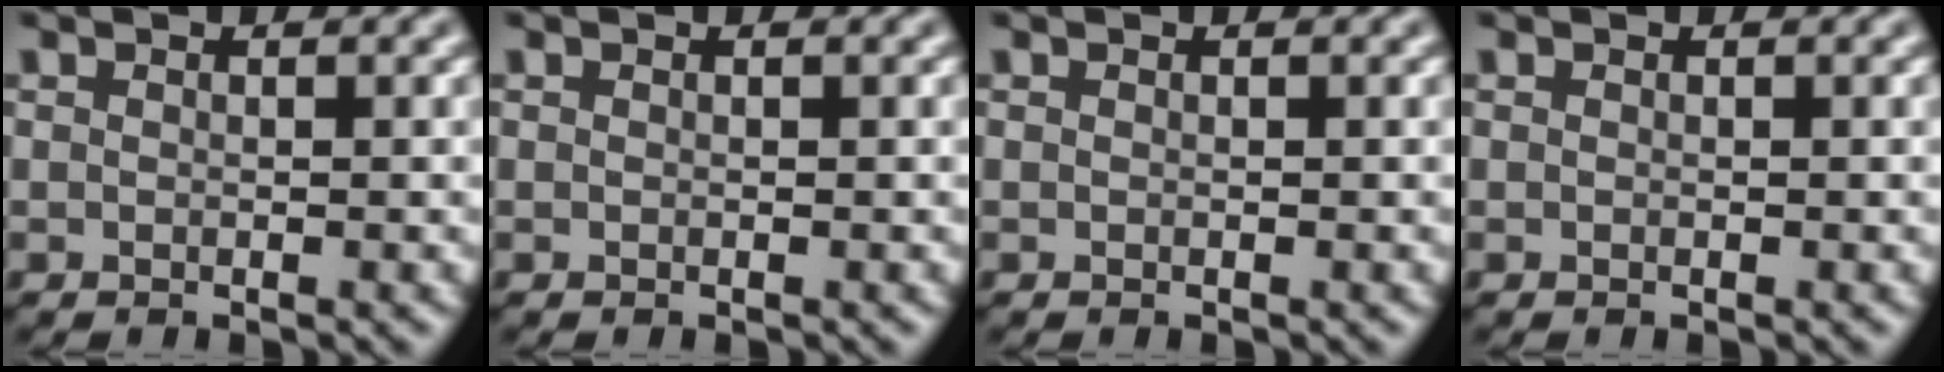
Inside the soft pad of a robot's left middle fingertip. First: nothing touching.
{"total": 0.0}
{"total": 0.0}
{"total": 0.0}